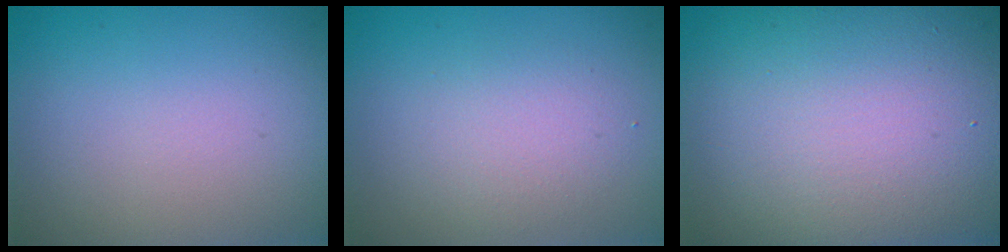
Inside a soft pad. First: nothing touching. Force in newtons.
{"total": 2.4, "press": 2.4, "slide": 0.3}
{"total": 17.5, "press": 17.5, "slide": 0.9}